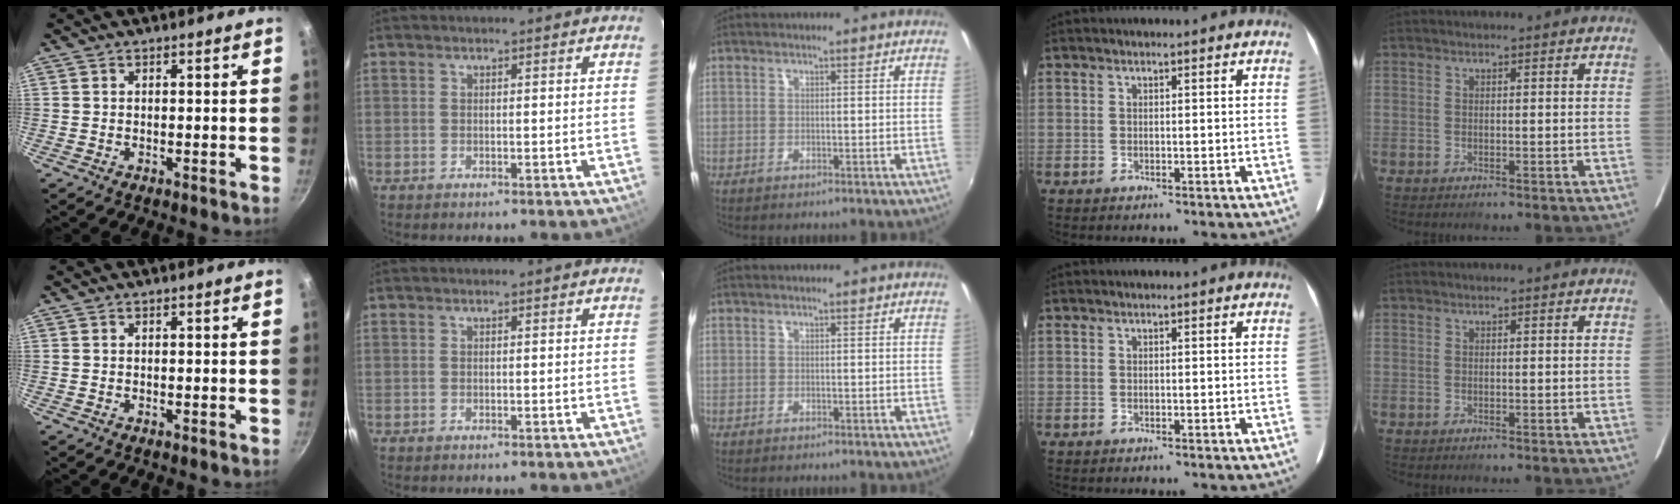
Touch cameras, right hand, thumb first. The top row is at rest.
{}